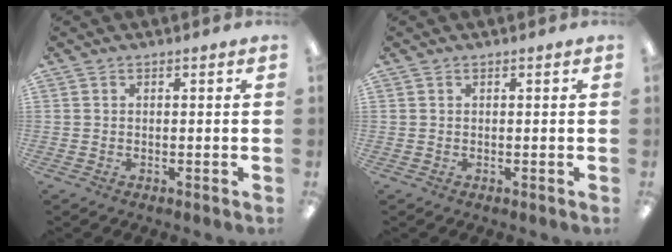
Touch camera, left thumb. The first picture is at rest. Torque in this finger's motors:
{"motor_torque": [-0.01, 0.03, 0.14, -0.14, 0.00]}